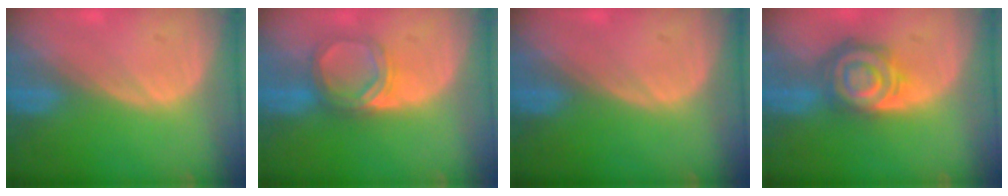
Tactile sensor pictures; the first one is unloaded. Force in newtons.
{"total": 5.3, "press": 4.9, "slide": 1.9}
{"total": 0.0}
{"total": 8.0, "press": 7.1, "slide": 3.6}